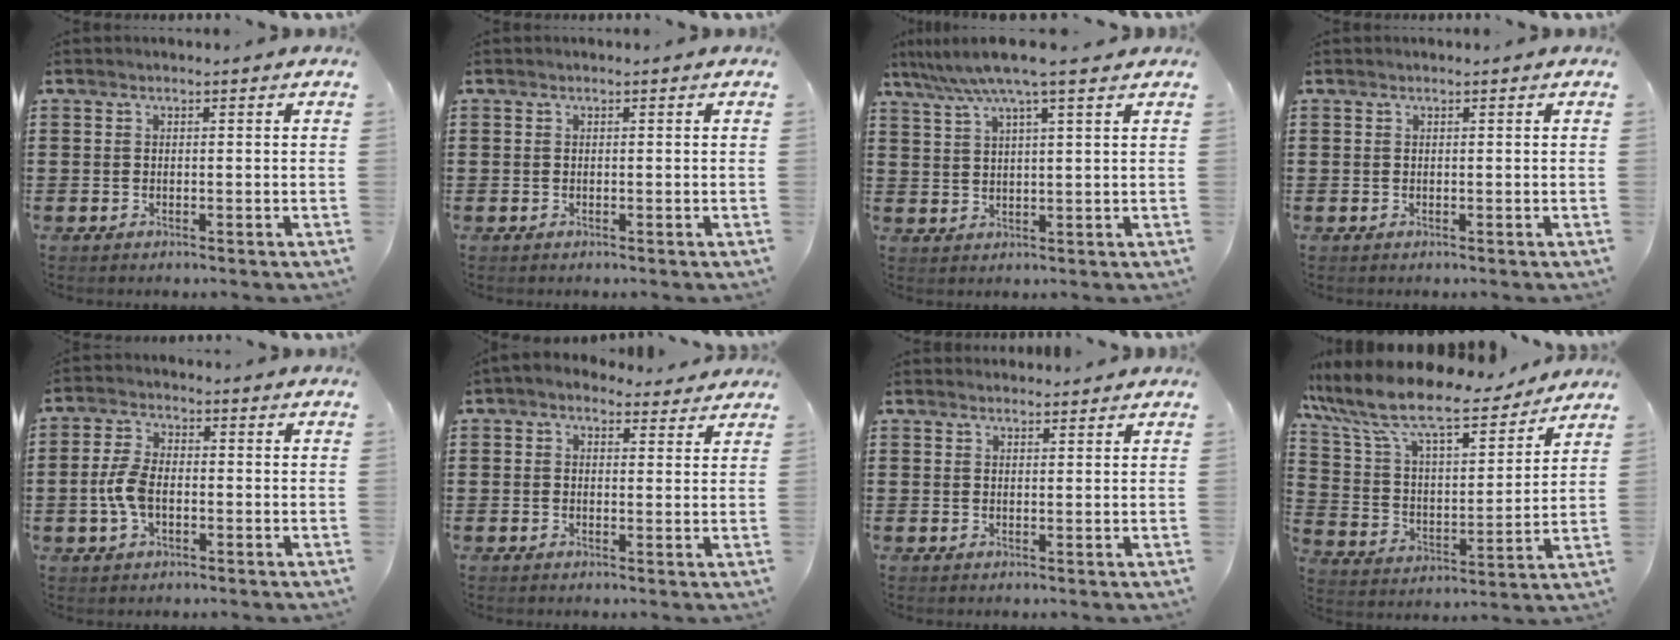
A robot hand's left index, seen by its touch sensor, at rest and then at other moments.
{"total": 0.0}
{"total": 6.8, "force": [5.1, 0.0, 4.5], "torque": [-0.101, -0.013, 0.088]}
{"total": 0.0}
{"total": 5.7, "force": [-1.1, 3.0, 4.7], "torque": [-0.119, -0.005, -0.027]}
{"total": 2.4, "force": [1.9, 1.2, 0.9], "torque": [-0.017, -0.004, 0.032]}
{"total": 1.4, "force": [1.4, 0.2, 0.1], "torque": [-0.005, 0.001, 0.027]}
{"total": 10.8, "force": [9.0, 2.1, 5.6], "torque": [-0.148, -0.055, 0.154]}